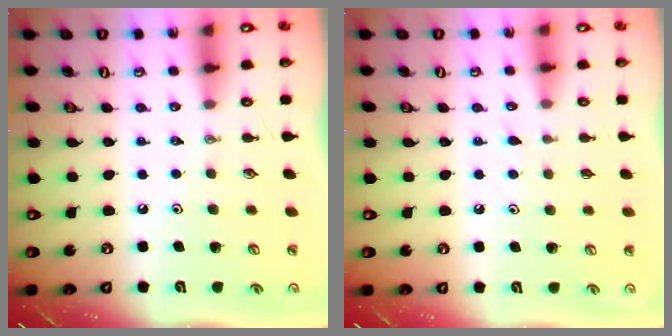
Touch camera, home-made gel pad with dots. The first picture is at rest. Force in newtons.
{"total": 6.5, "press": 6.5, "slide": 0.4}